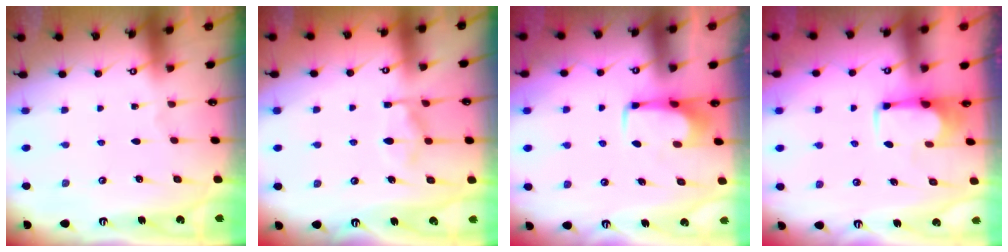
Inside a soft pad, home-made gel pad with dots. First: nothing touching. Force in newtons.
{"total": 9.9, "press": 9.8, "slide": 1.1}
{"total": 1.7, "press": 1.6, "slide": 0.5}
{"total": 1.8, "press": 1.6, "slide": 0.7}